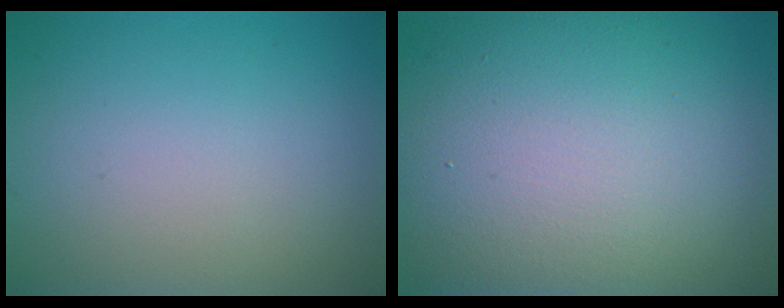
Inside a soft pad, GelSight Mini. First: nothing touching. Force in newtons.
{"total": 15.1, "press": 15.1, "slide": 1.0}